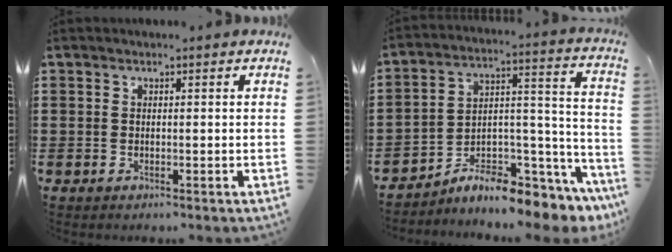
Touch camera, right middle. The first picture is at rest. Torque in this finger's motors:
{"motor_torque": [1.55, -0.59, 0.38, 0.12]}